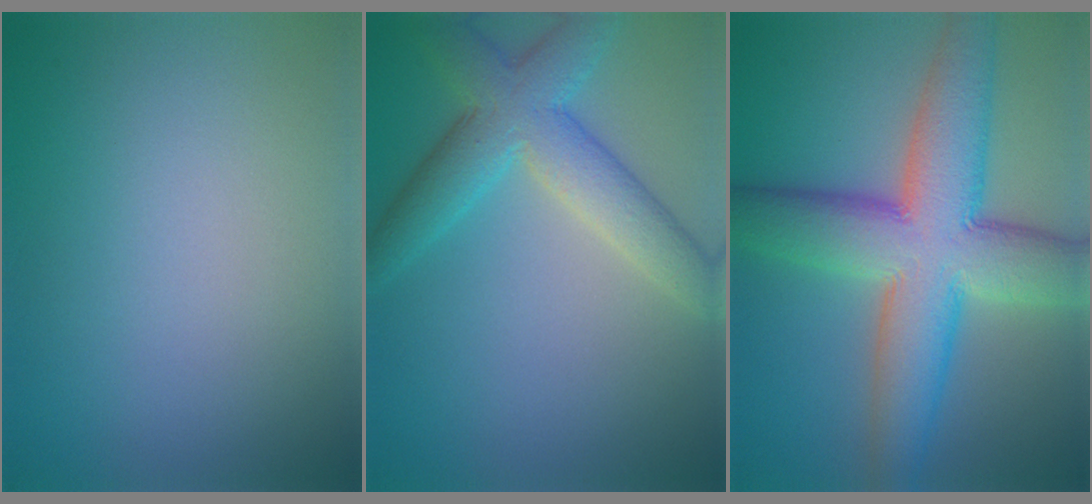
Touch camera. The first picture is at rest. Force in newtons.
{"total": 4.9, "press": 4.9, "slide": 0.3}
{"total": 11.5, "press": 11.5, "slide": 0.4}